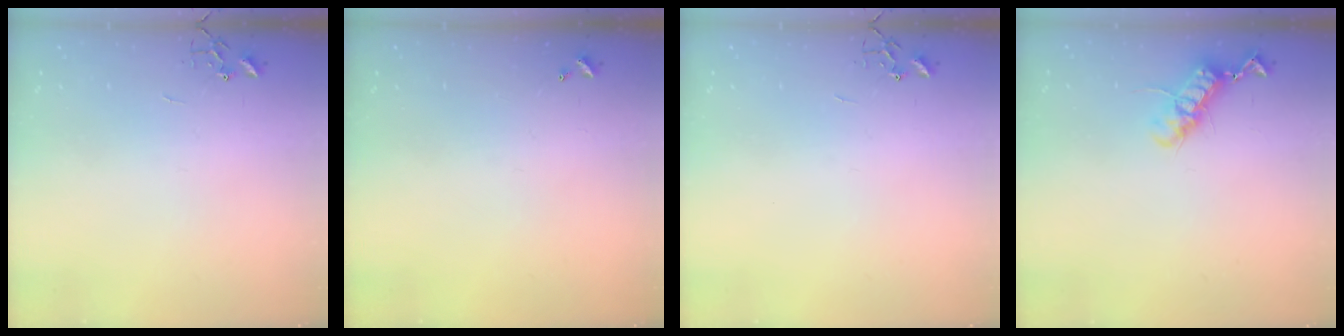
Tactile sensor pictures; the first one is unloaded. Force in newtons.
{"total": 0.0}
{"total": 0.0}
{"total": 11.7, "press": 11.7, "slide": 0.9}